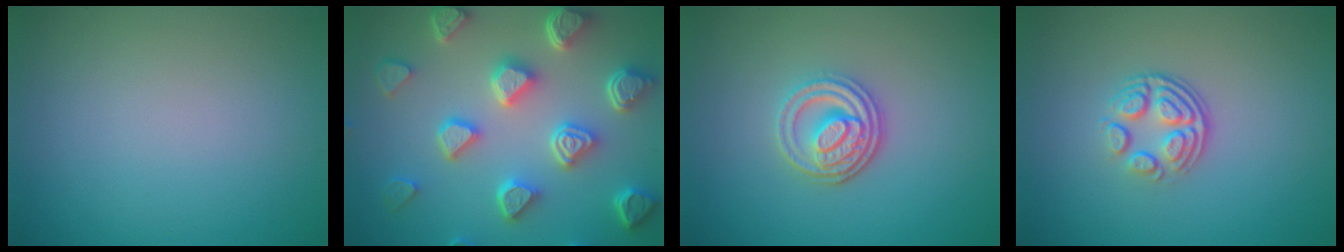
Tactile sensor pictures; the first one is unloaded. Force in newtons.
{"total": 7.5, "press": 6.0, "slide": 4.6}
{"total": 3.5, "press": 3.0, "slide": 1.8}
{"total": 3.7, "press": 2.6, "slide": 2.7}